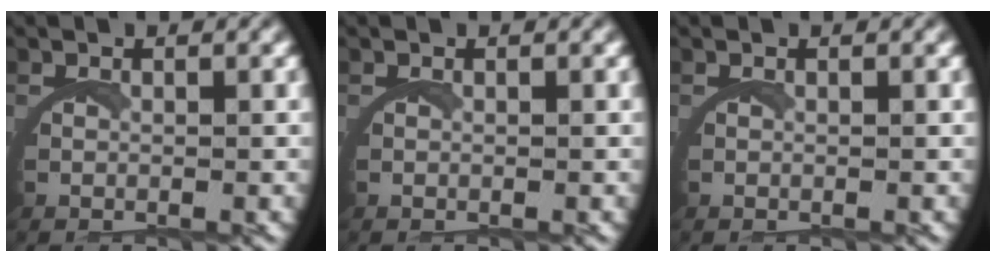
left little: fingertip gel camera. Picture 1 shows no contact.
{"total": 0.0}
{"total": 0.0}